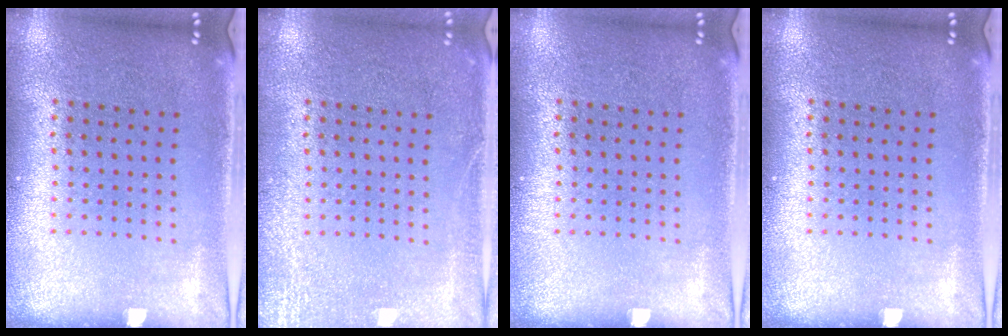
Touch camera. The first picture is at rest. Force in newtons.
{"total": 2.8, "press": 2.7, "slide": 0.4}
{"total": 0.0}
{"total": 0.0}